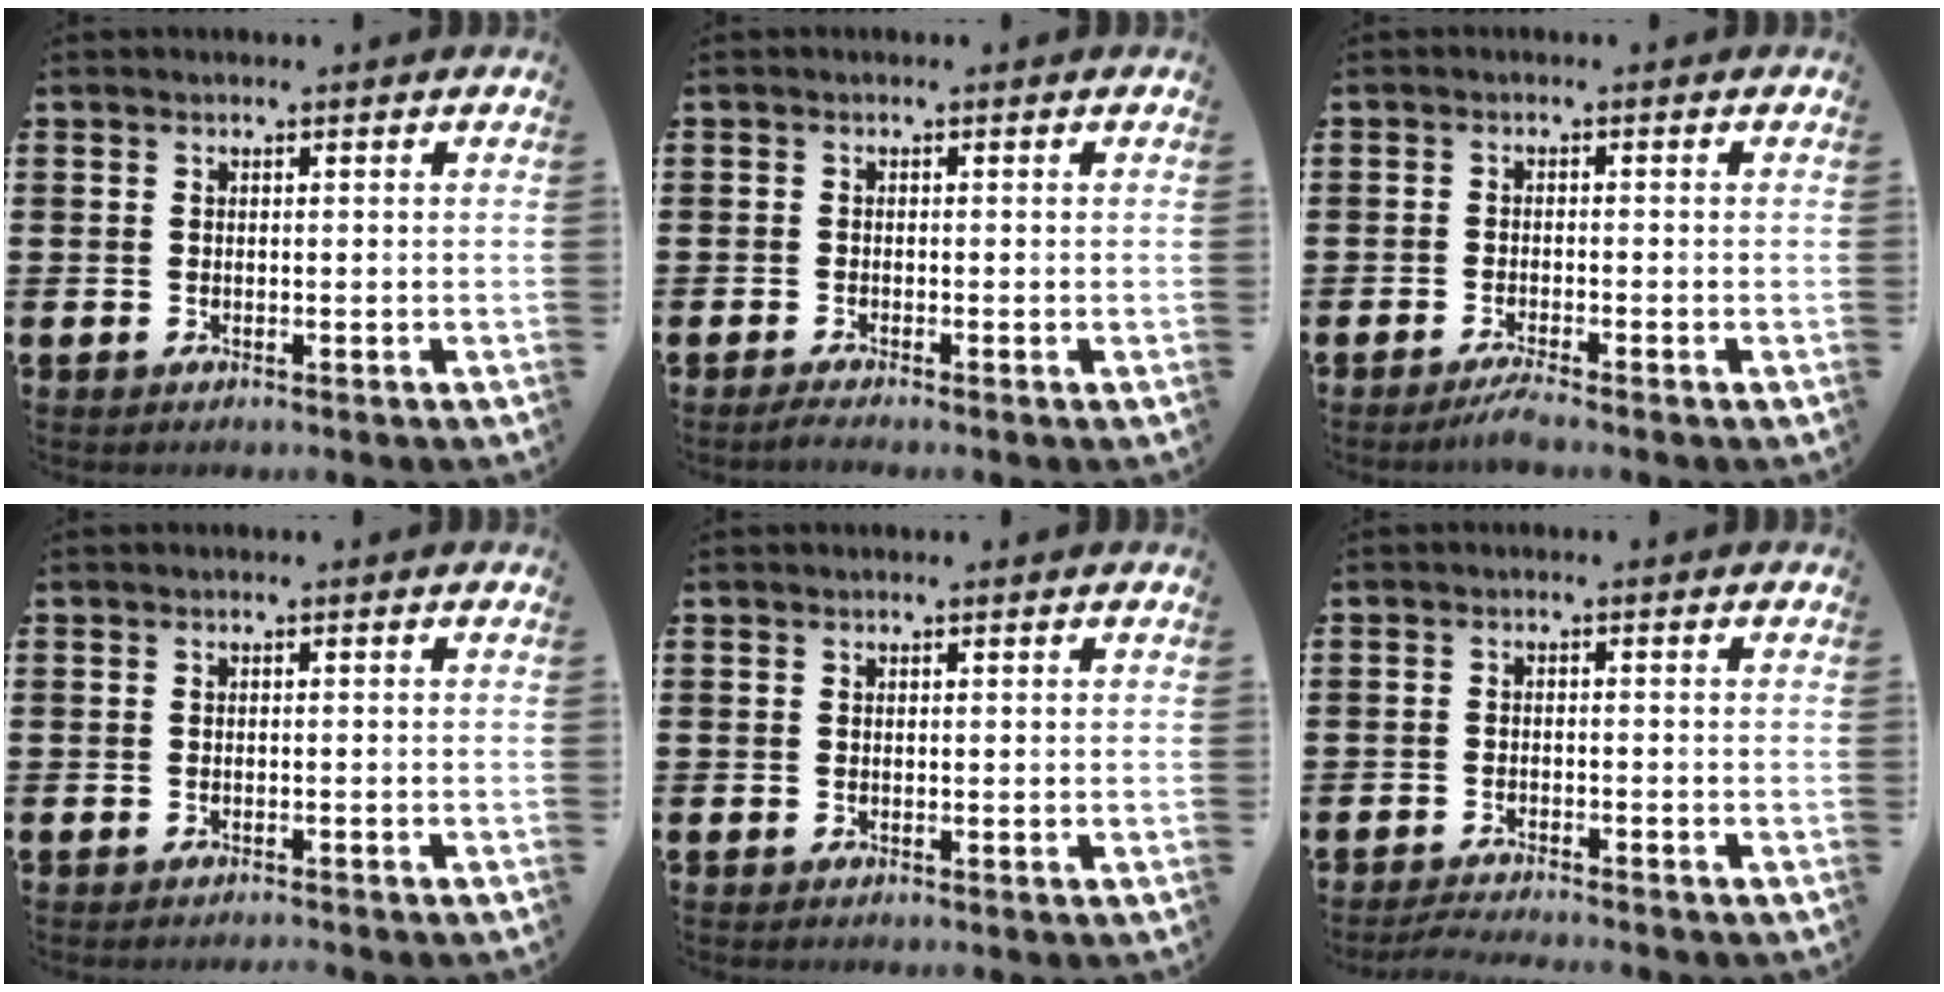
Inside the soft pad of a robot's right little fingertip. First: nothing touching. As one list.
[{"total": 0.9, "force": [-0.7, 0.0, 0.6], "torque": [-0.010, -0.003, -0.013]}, {"total": 2.1, "force": [-1.6, 0.0, 1.3], "torque": [-0.022, 0.002, -0.030]}, {"total": 0.7, "force": [-0.7, -0.2, 0.0], "torque": [0.000, 0.000, -0.015]}, {"total": 0.0}, {"total": 2.1, "force": [-2.1, -0.1, 0.1], "torque": [-0.004, 0.002, -0.043]}]